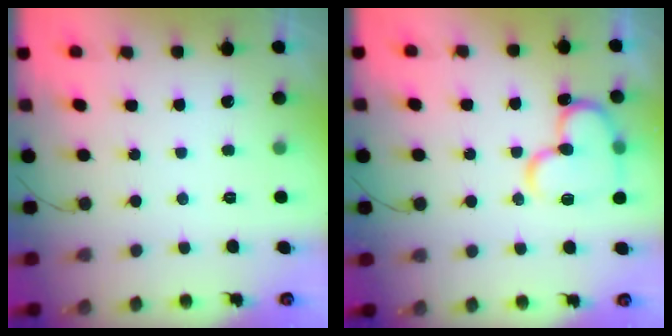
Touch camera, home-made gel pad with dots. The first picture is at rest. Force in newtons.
{"total": 16.9, "press": 16.8, "slide": 1.8}